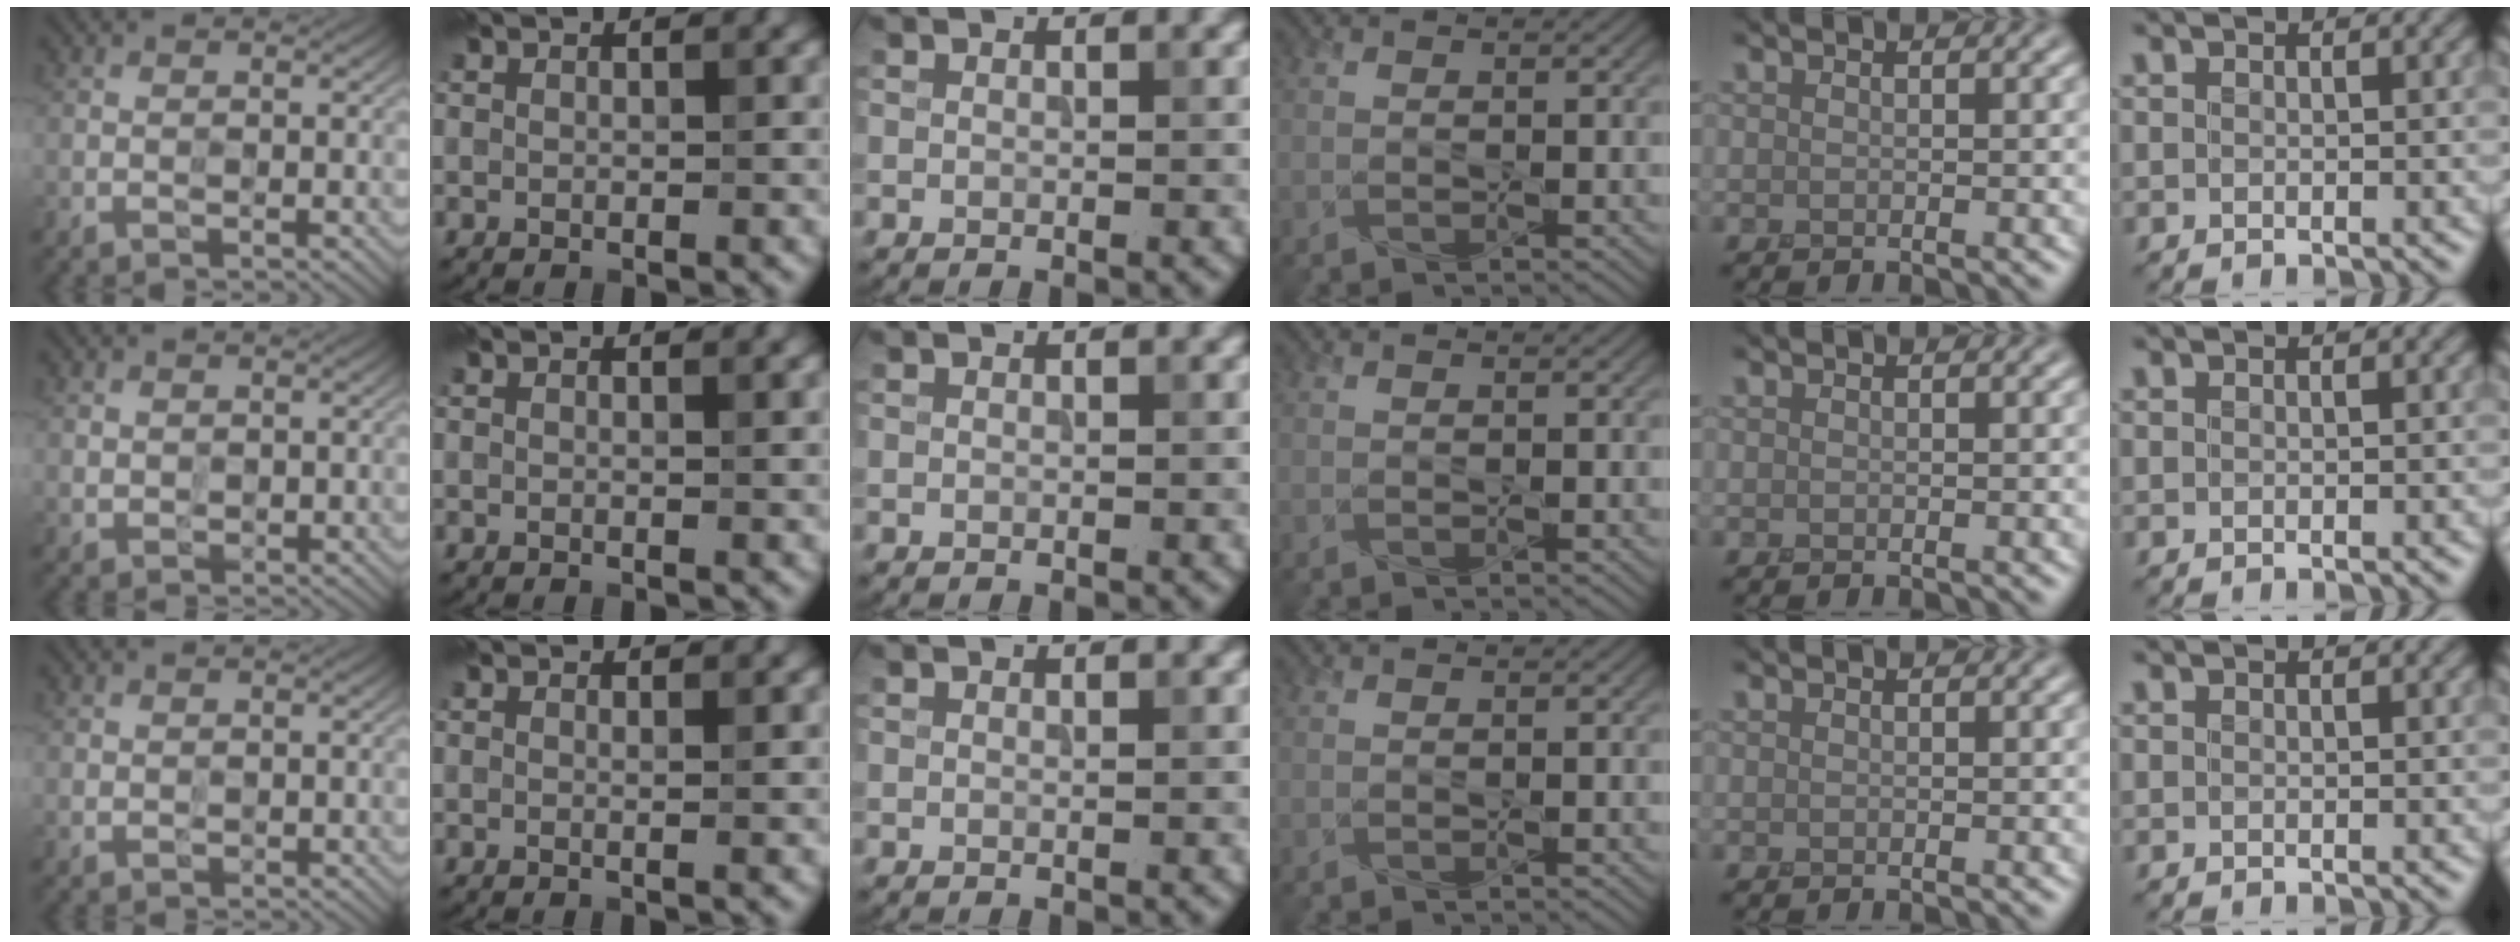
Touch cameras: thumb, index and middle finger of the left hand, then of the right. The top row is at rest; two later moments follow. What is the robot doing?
{"motion": "screw", "object": "spray bottle"}